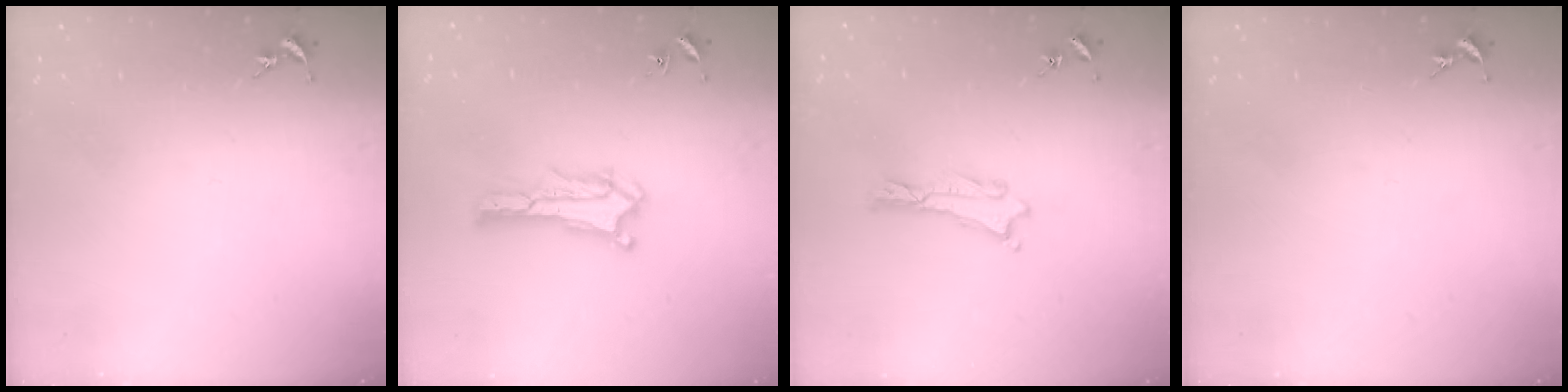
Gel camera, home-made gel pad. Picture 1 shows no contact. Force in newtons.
{"total": 0.9, "press": 0.9, "slide": 0.2}
{"total": 0.0}
{"total": 0.0}